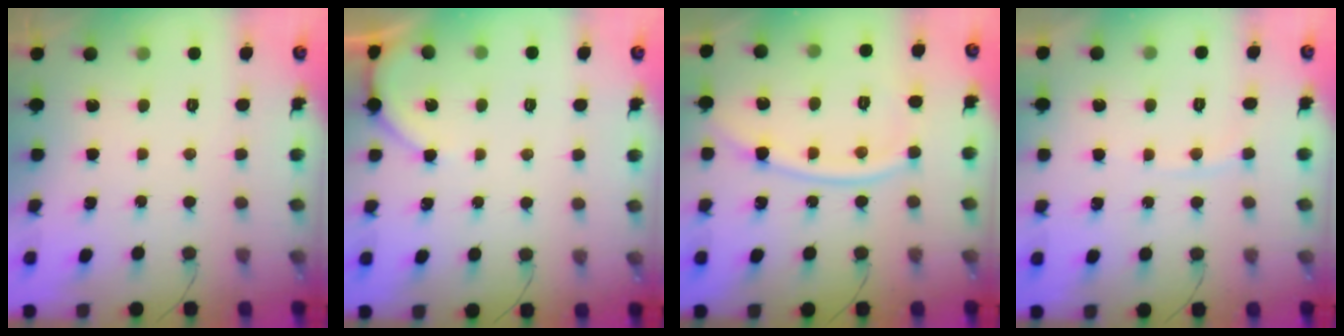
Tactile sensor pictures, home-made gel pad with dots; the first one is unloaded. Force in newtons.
{"total": 2.9, "press": 2.8, "slide": 0.4}
{"total": 10.1, "press": 10.1, "slide": 0.9}
{"total": 3.6, "press": 3.5, "slide": 0.5}